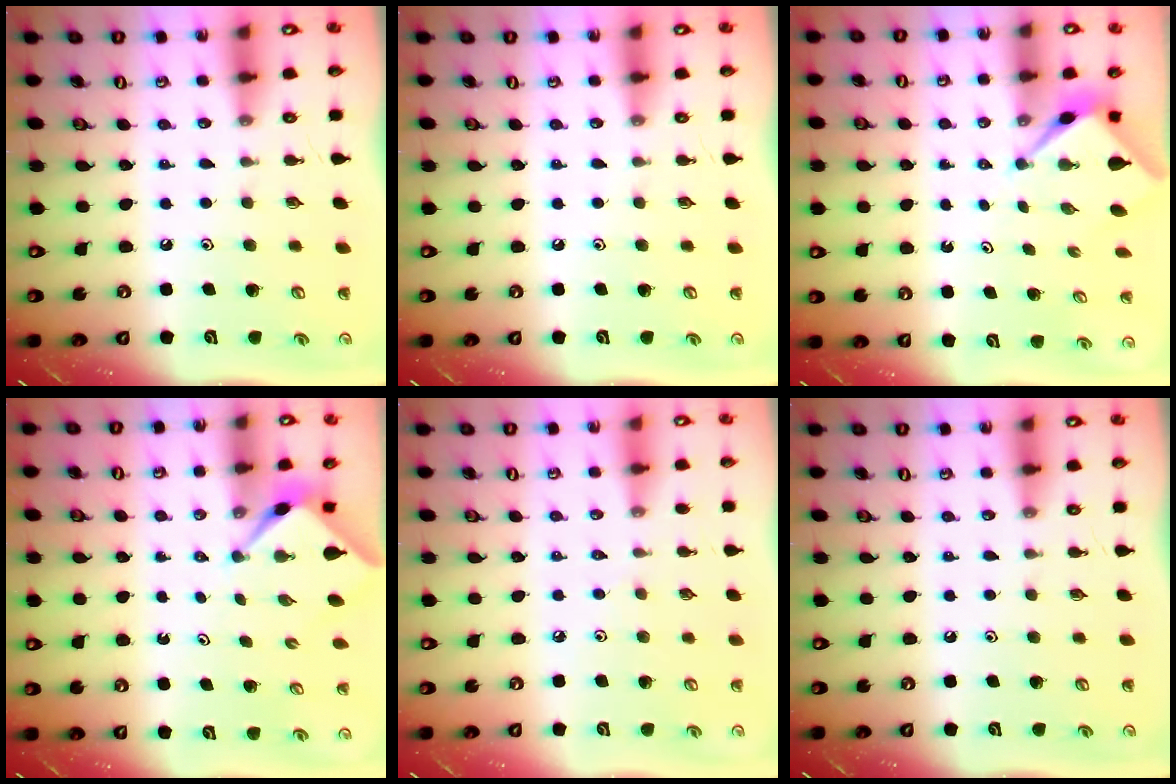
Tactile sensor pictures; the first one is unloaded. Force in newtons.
{"total": 0.0}
{"total": 2.6, "press": 2.6, "slide": 0.1}
{"total": 2.3, "press": 2.3, "slide": 0.3}
{"total": 2.1, "press": 2.1, "slide": 0.5}
{"total": 0.0}